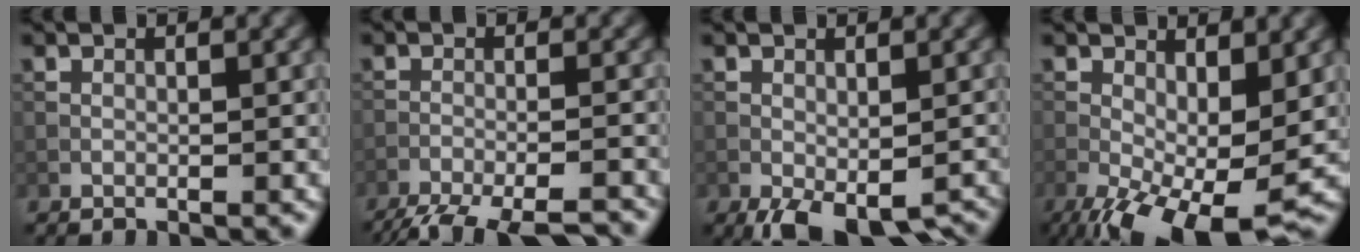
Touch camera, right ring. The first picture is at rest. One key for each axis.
{"total": 11.3, "fx": -10.3, "fy": 2.4, "fz": 4.0, "tx": -0.058, "ty": -0.015, "tz": -0.139}
{"total": 5.7, "fx": -2.7, "fy": 3.0, "fz": 4.1, "tx": -0.061, "ty": -0.020, "tz": -0.024}
{"total": 9.7, "fx": -2.6, "fy": 4.2, "fz": 8.3, "tx": -0.162, "ty": -0.017, "tz": -0.035}